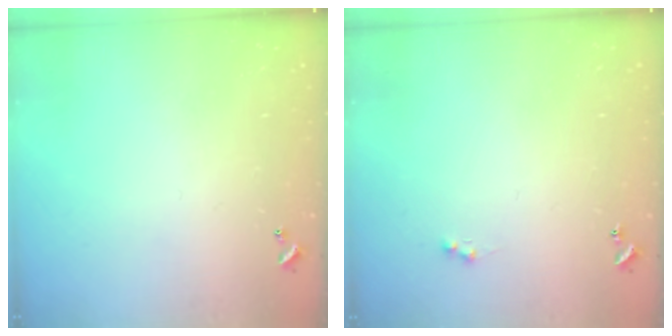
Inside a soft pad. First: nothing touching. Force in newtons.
{"total": 1.0, "press": 0.9, "slide": 0.4}